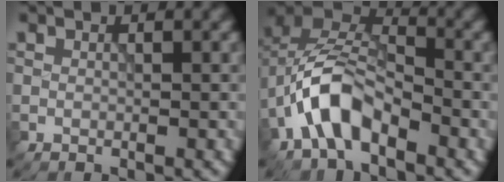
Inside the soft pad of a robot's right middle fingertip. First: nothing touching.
{"total": 7.0, "force": [-3.1, 3.8, 5.1], "torque": [-0.093, 0.014, -0.068]}